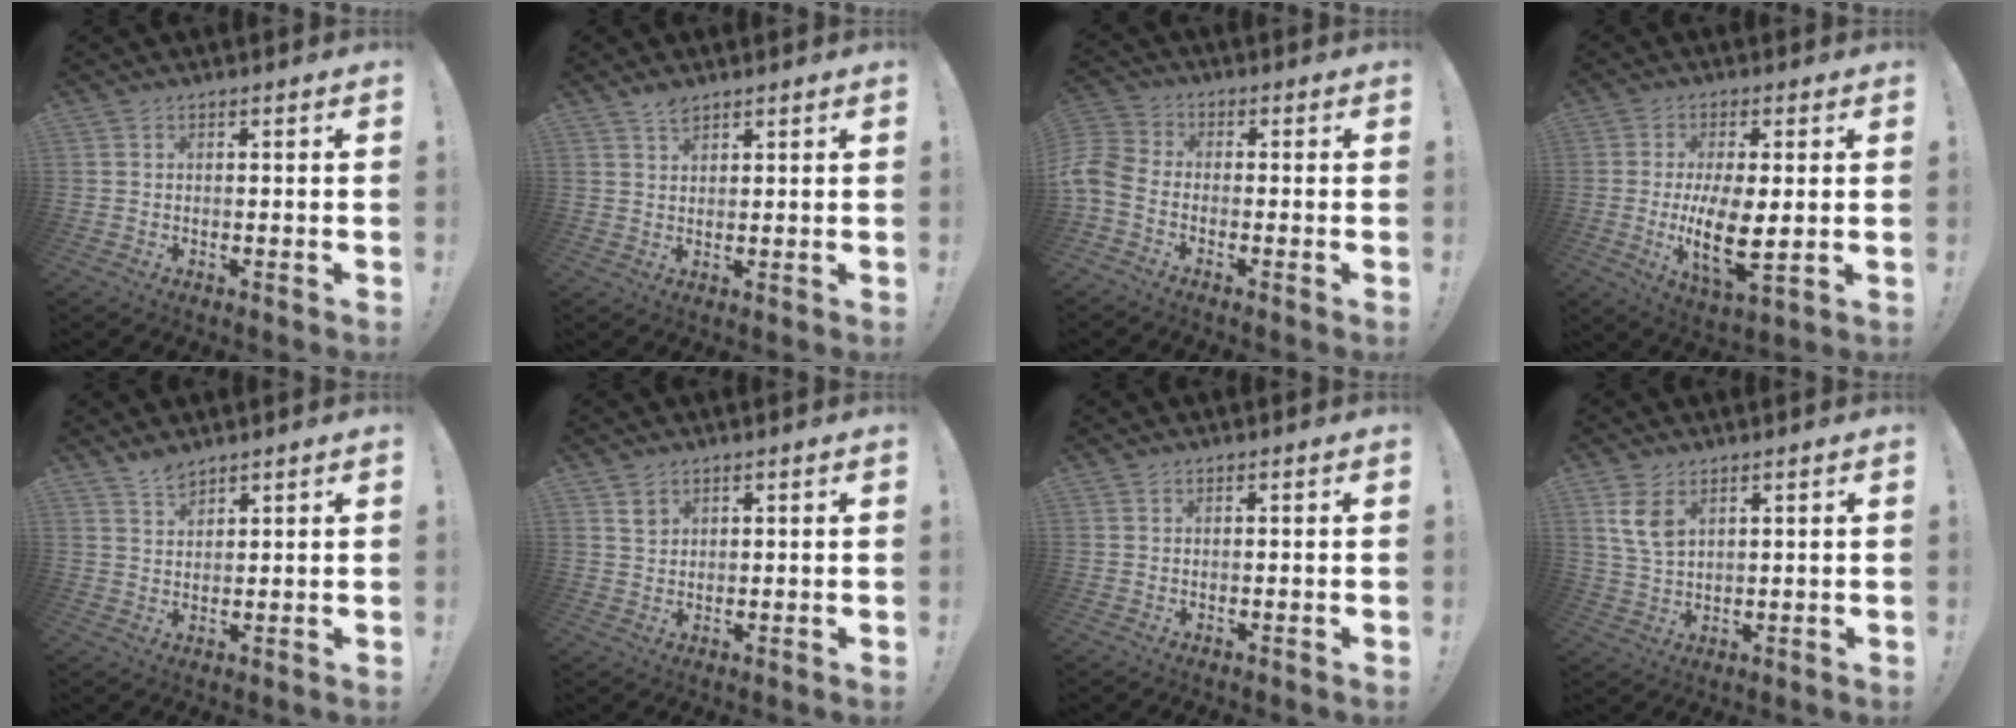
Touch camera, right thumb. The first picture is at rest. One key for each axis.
{"total": 2.9, "fx": 2.5, "fy": 1.1, "fz": 1.0, "tx": -0.007, "ty": -0.017, "tz": 0.043}
{"total": 7.7, "fx": -3.0, "fy": 5.0, "fz": 5.0, "tx": -0.113, "ty": 0.012, "tz": -0.052}
{"total": 12.6, "fx": -0.9, "fy": 5.1, "fz": 11.5, "tx": -0.202, "ty": -0.019, "tz": -0.017}
{"total": 3.7, "fx": 3.5, "fy": 1.1, "fz": 0.8, "tx": -0.008, "ty": -0.027, "tz": 0.063}
{"total": 2.7, "fx": 1.8, "fy": 1.9, "fz": 0.7, "tx": 0.004, "ty": -0.014, "tz": 0.031}
{"total": 0.0}
{"total": 7.4, "fx": 3.6, "fy": 4.5, "fz": 4.6, "tx": -0.083, "ty": -0.015, "tz": 0.068}